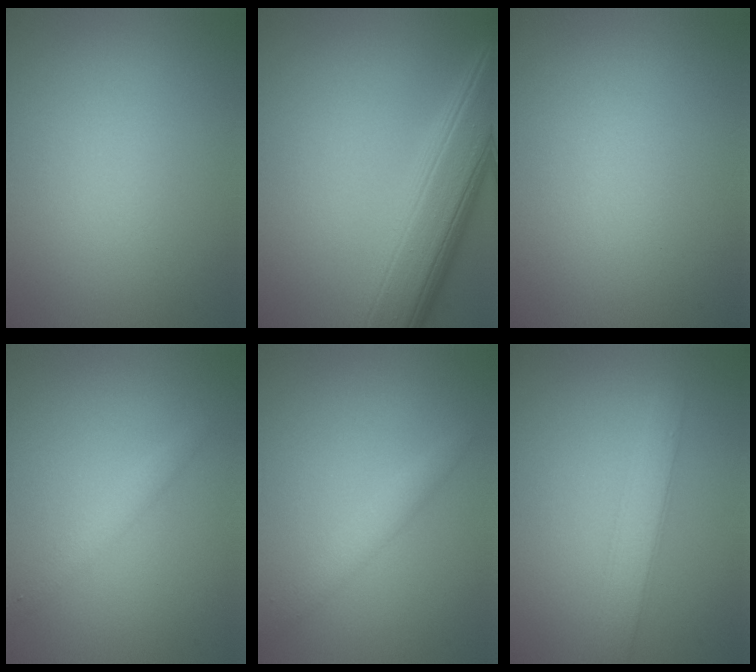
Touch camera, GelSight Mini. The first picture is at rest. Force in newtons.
{"total": 9.0, "press": 9.0, "slide": 0.2}
{"total": 0.0}
{"total": 1.6, "press": 1.6, "slide": 0.0}
{"total": 2.0, "press": 2.0, "slide": 0.0}
{"total": 2.7, "press": 2.7, "slide": 0.1}